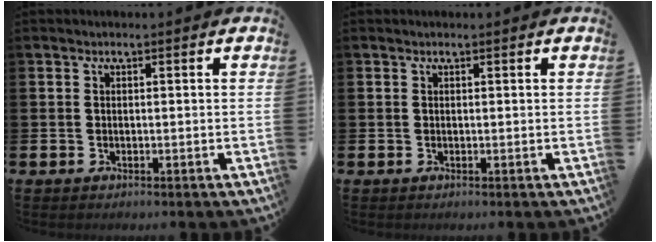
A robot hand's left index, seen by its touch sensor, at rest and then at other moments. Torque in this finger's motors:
{"motor_torque": [0.00, 0.07, -0.04, -0.01]}